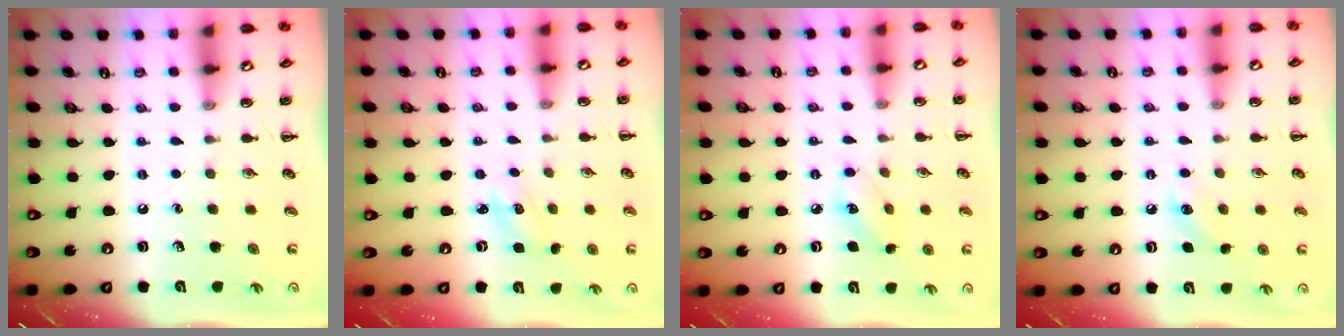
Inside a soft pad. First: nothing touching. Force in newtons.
{"total": 1.8, "press": 1.8, "slide": 0.5}
{"total": 5.4, "press": 5.2, "slide": 1.4}
{"total": 7.1, "press": 7.0, "slide": 1.5}